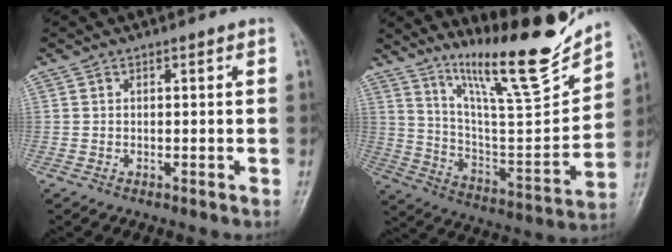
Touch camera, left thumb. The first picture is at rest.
{"total": 19.7, "force": [15.8, 2.2, 11.5], "torque": [-0.150, -0.107, 0.271]}